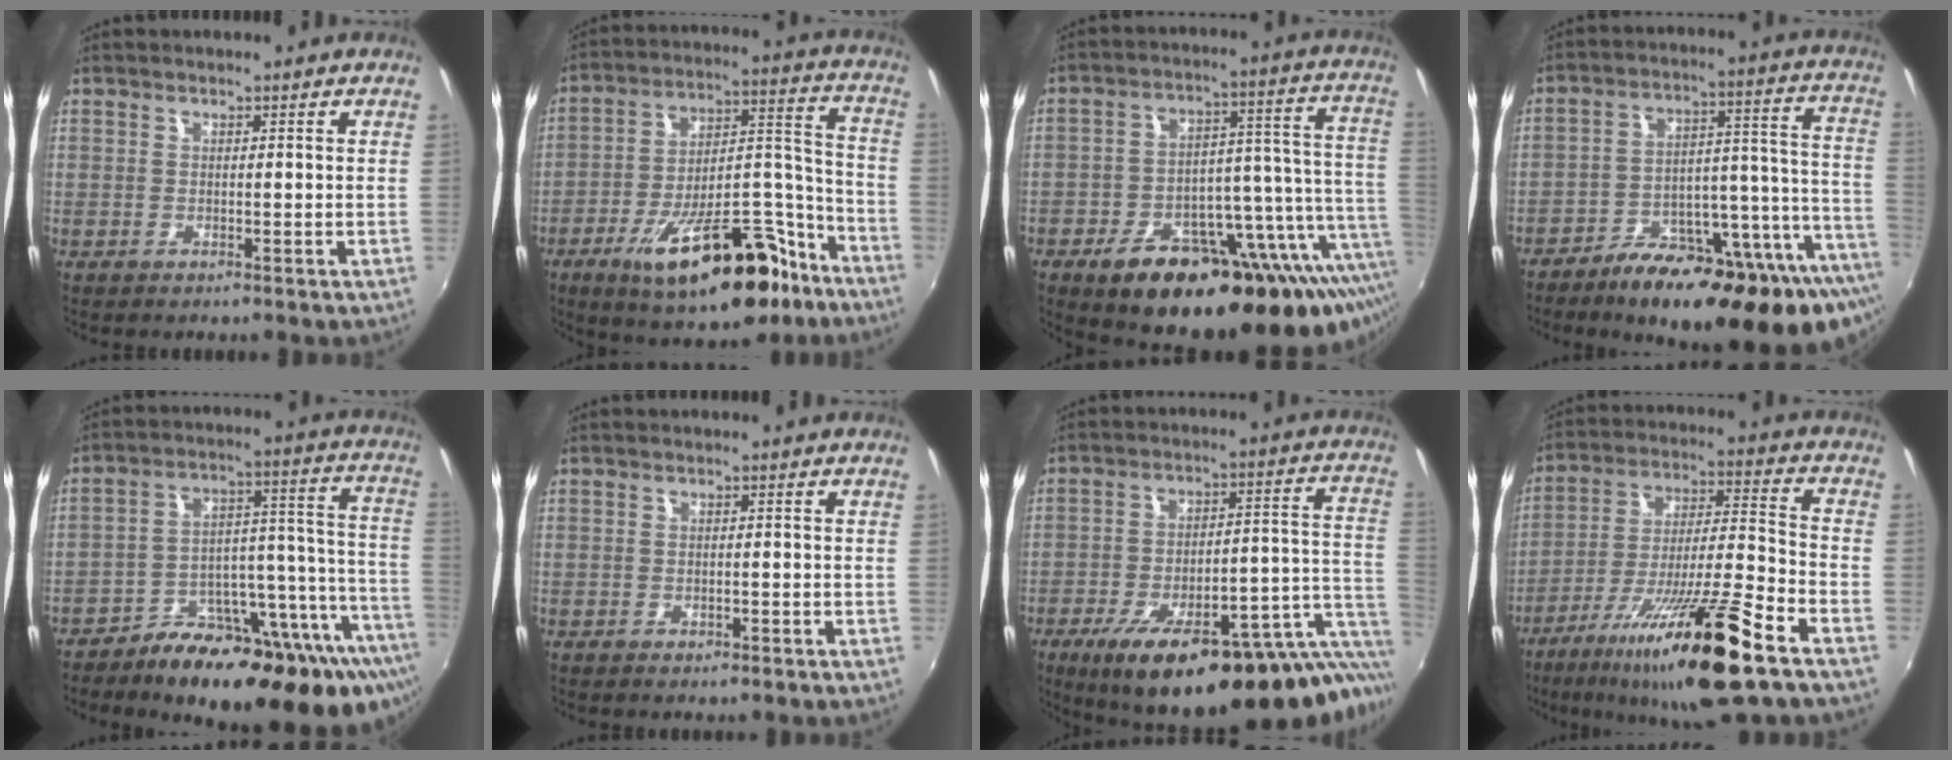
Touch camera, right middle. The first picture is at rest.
{"total": 22.9, "force": [-14.0, 8.7, 15.9], "torque": [-0.250, 0.011, -0.204]}
{"total": 27.9, "force": [-15.3, 10.6, 20.8], "torque": [-0.279, 0.001, -0.205]}
{"total": 24.9, "force": [-16.9, 6.1, 17.3], "torque": [-0.203, -0.016, -0.237]}
{"total": 25.9, "force": [-18.1, 8.8, 16.4], "torque": [-0.184, 0.006, -0.250]}
{"total": 0.8, "force": [-0.3, 0.3, 0.7], "torque": [-0.011, -0.007, -0.005]}
{"total": 26.2, "force": [-16.8, 5.5, 19.3], "torque": [-0.249, -0.027, -0.231]}
{"total": 20.2, "force": [-12.5, 0.8, 15.8], "torque": [-0.288, -0.028, -0.216]}